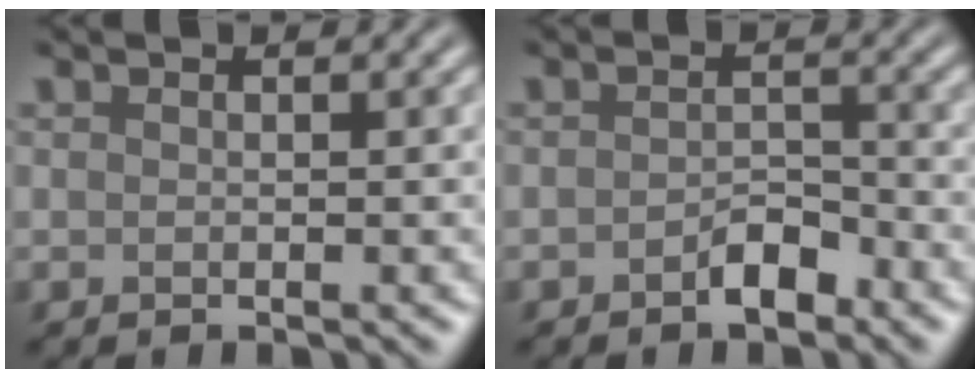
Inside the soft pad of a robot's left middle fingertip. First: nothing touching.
{"total": 2.0, "force": [-1.3, 0.9, 1.1], "torque": [-0.017, 0.005, -0.024]}